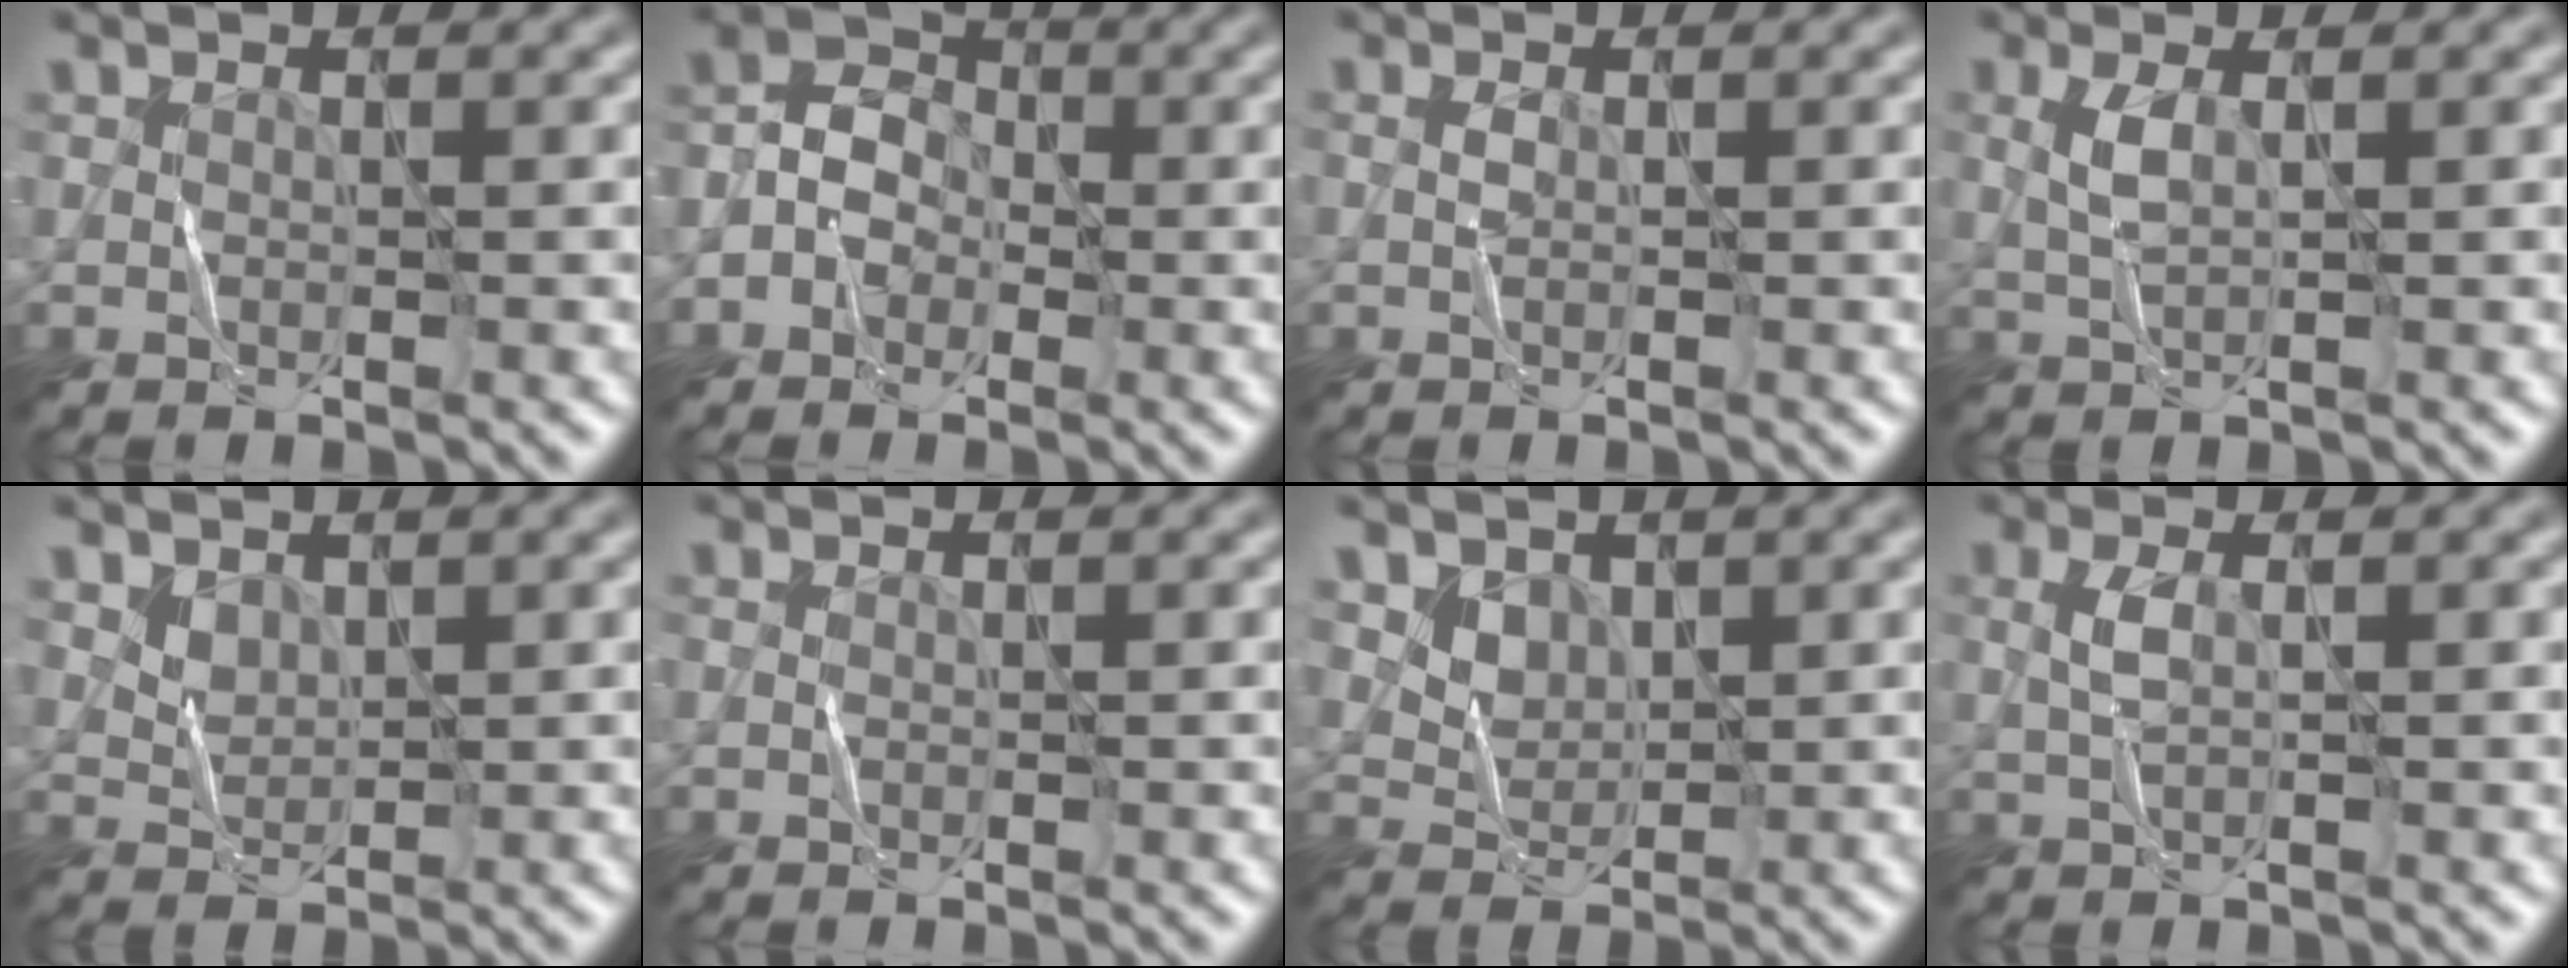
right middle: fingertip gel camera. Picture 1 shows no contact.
{"total": 2.9, "force": [-1.2, 2.3, 1.3], "torque": [-0.019, 0.014, -0.030]}
{"total": 0.8, "force": [0.0, 0.3, 0.7], "torque": [-0.019, 0.001, 0.000]}
{"total": 2.1, "force": [0.5, 0.6, 1.9], "torque": [-0.047, 0.005, 0.010]}
{"total": 1.7, "force": [1.2, 1.1, 0.6], "torque": [-0.015, -0.004, 0.029]}
{"total": 0.0}
{"total": 2.7, "force": [1.6, 1.9, 1.0], "torque": [-0.030, -0.021, 0.048]}
{"total": 1.7, "force": [0.3, 0.4, 1.6], "torque": [-0.038, 0.006, 0.006]}